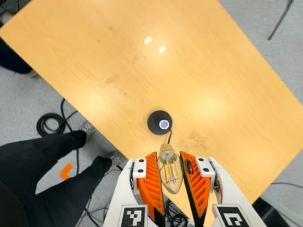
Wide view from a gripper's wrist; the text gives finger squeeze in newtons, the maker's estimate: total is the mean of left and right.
{"total": 15.9, "left": 17.8, "right": 14.0}